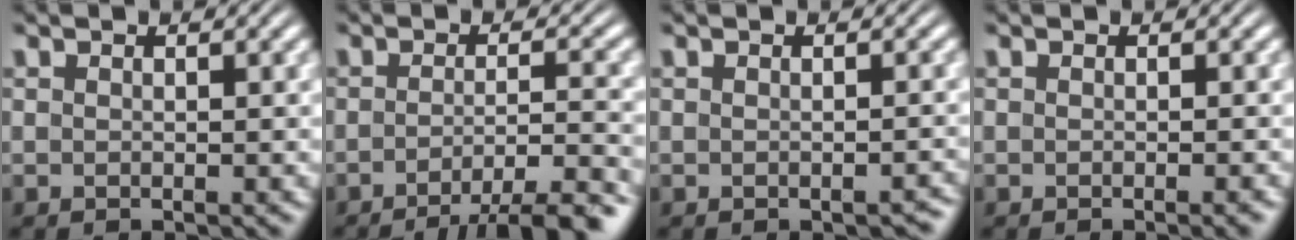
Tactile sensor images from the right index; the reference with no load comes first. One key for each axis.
{"total": 7.3, "fx": -5.9, "fy": 1.5, "fz": 4.1, "tx": -0.050, "ty": -0.019, "tz": -0.086}
{"total": 1.3, "fx": -1.2, "fy": 0.2, "fz": 0.4, "tx": -0.008, "ty": 0.001, "tz": -0.016}
{"total": 0.9, "fx": -0.7, "fy": -0.1, "fz": 0.5, "tx": -0.007, "ty": 0.005, "tz": -0.014}